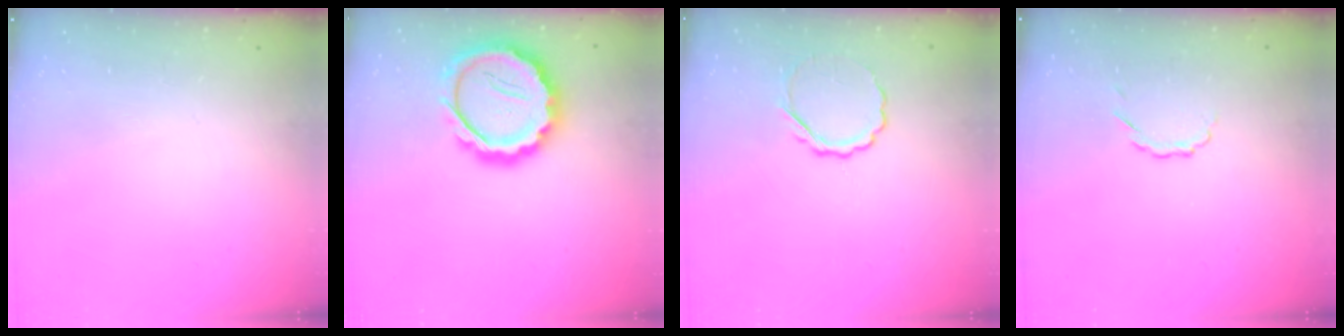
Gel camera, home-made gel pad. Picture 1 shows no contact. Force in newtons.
{"total": 16.2, "press": 16.0, "slide": 2.6}
{"total": 4.7, "press": 4.5, "slide": 1.1}
{"total": 2.7, "press": 2.5, "slide": 1.0}